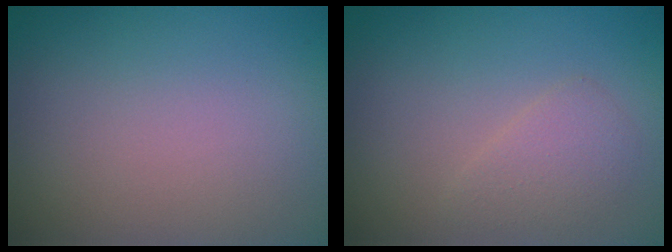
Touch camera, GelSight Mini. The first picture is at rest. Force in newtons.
{"total": 1.7, "press": 1.7, "slide": 0.1}